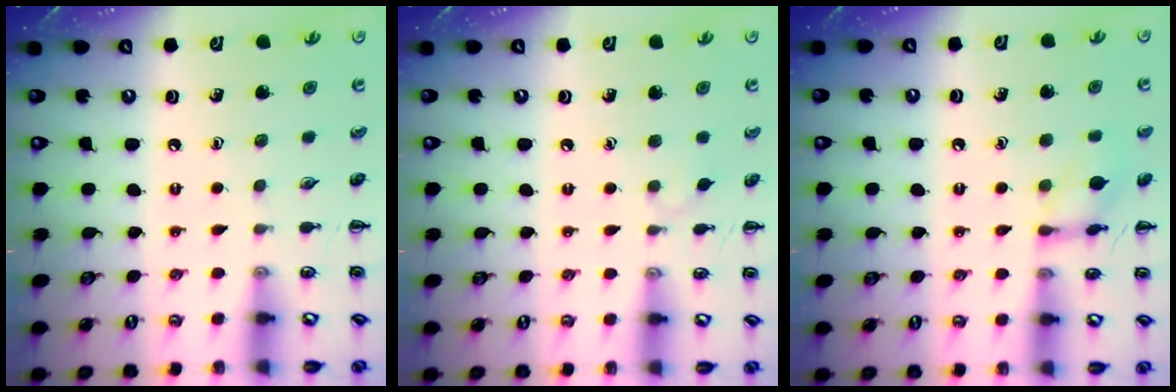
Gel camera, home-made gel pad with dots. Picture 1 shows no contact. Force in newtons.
{"total": 2.9, "press": 2.7, "slide": 1.2}
{"total": 8.9, "press": 8.9, "slide": 0.7}